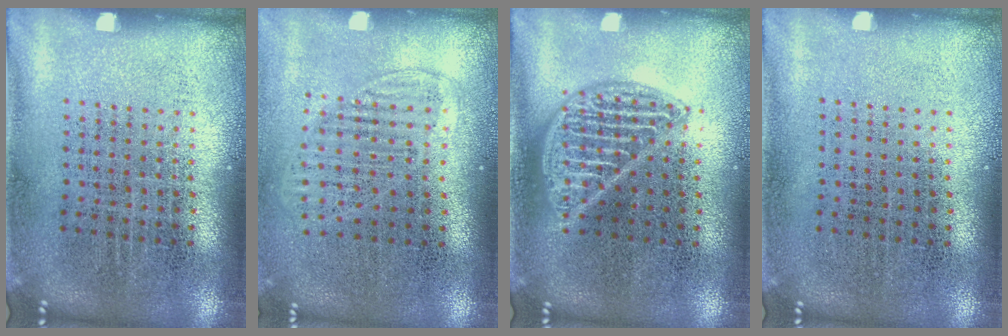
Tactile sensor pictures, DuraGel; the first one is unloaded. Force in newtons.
{"total": 1.3, "press": 1.1, "slide": 0.7}
{"total": 1.8, "press": 1.8, "slide": 0.2}
{"total": 0.0}